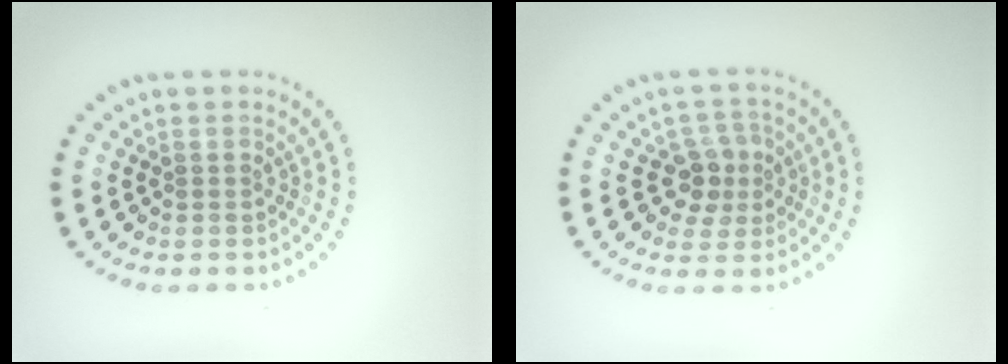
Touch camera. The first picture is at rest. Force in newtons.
{"total": 2.8, "press": 2.5, "slide": 1.2}